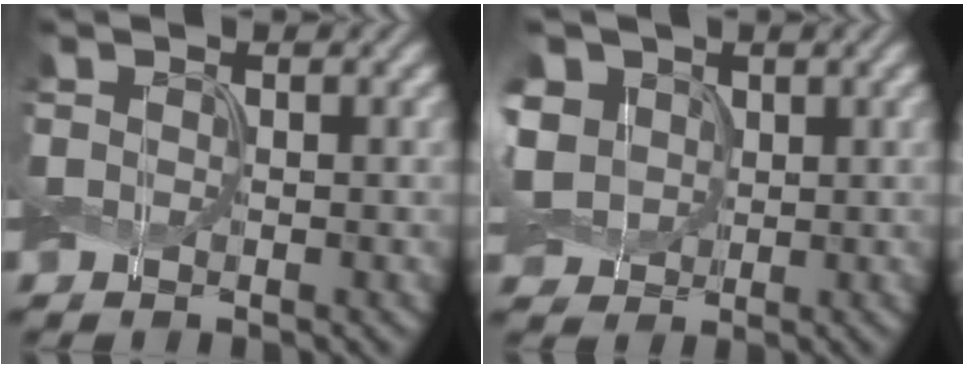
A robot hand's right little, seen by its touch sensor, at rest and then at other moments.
{"total": 5.9, "force": [1.5, 4.8, 3.0], "torque": [-0.098, 0.029, 0.018]}